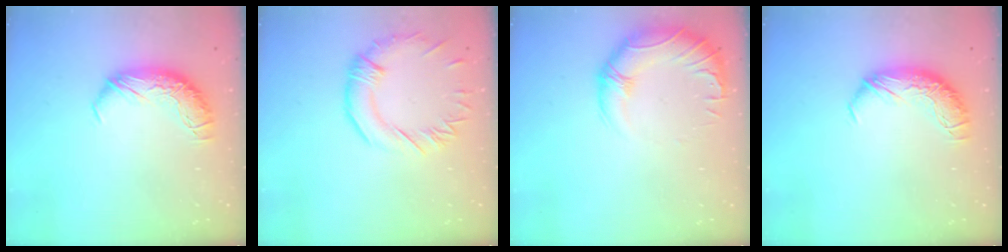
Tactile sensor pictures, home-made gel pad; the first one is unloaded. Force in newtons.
{"total": 2.0, "press": 1.8, "slide": 1.0}
{"total": 3.1, "press": 0.8, "slide": 2.9}
{"total": 0.0}